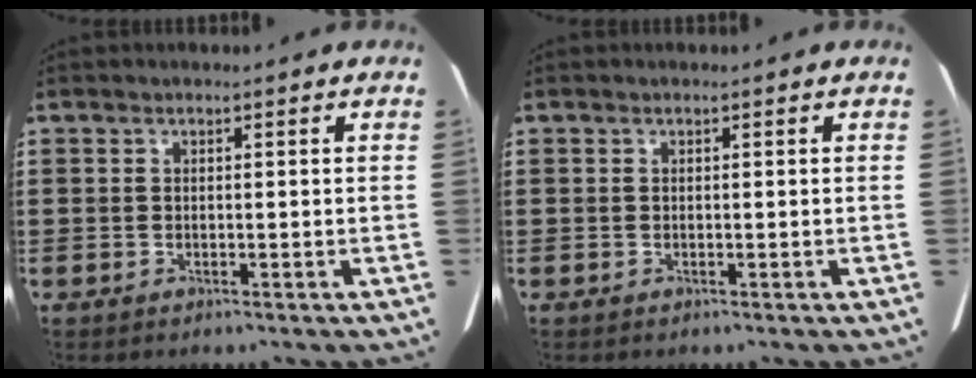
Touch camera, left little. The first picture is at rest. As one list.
[{"total": 0.0}]